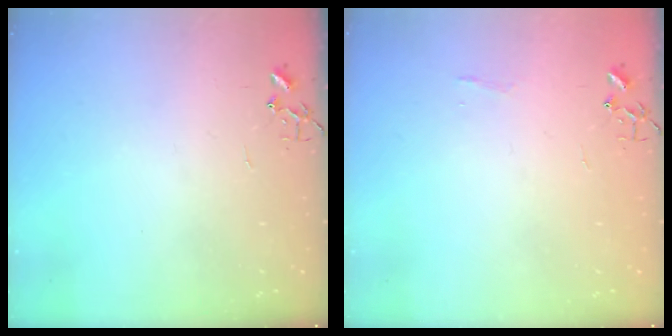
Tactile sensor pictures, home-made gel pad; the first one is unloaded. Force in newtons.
{"total": 3.7, "press": 3.7, "slide": 0.4}